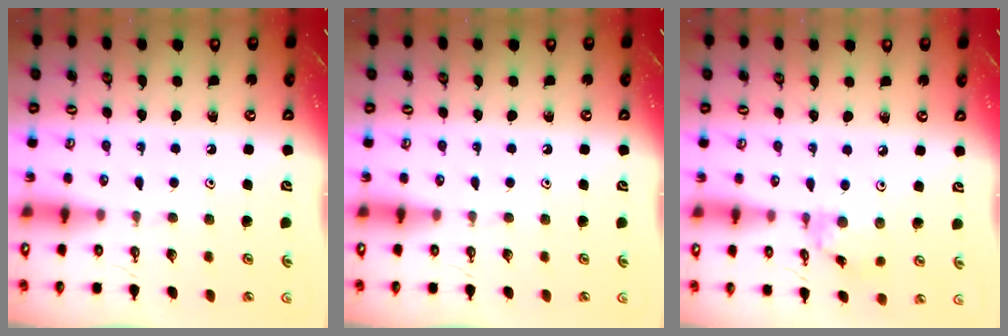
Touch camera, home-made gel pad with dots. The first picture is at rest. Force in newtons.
{"total": 0.0}
{"total": 2.4, "press": 2.4, "slide": 0.2}